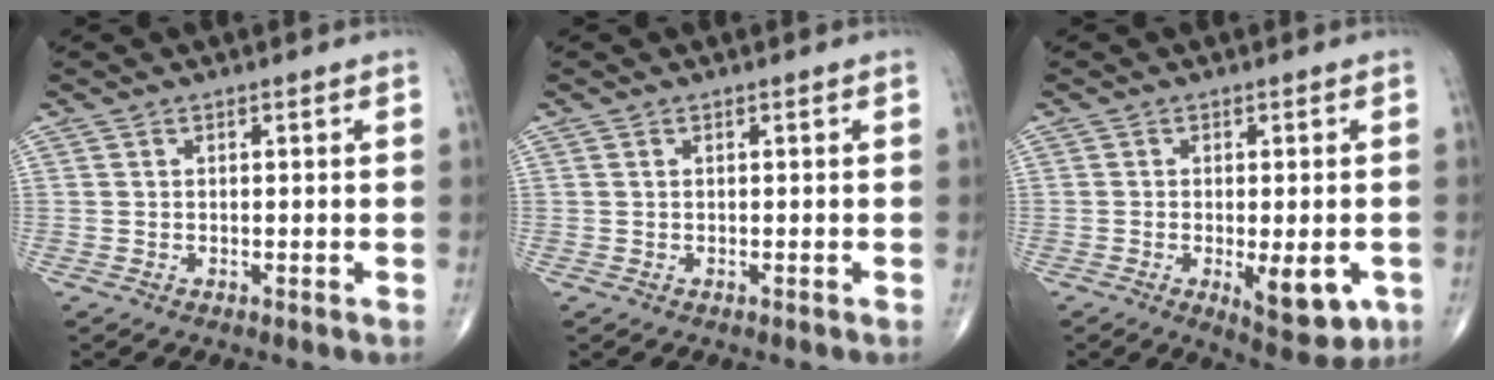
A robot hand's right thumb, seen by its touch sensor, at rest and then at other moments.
{"total": 0.0}
{"total": 8.7, "force": [-2.6, 3.4, 7.6], "torque": [-0.085, -0.011, -0.027]}